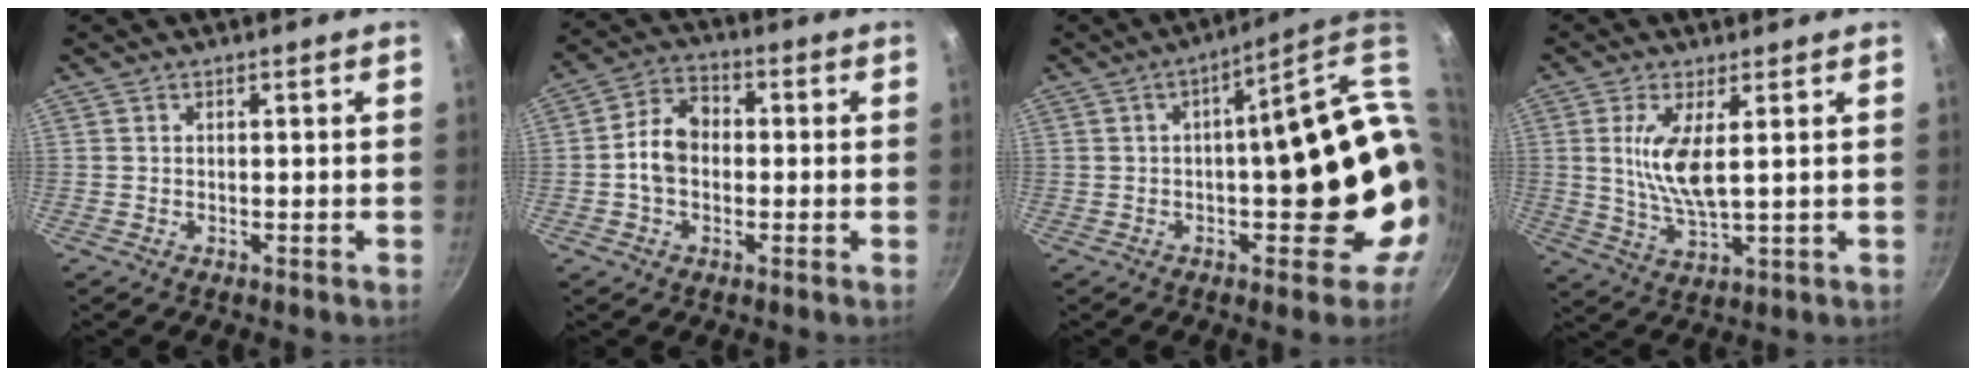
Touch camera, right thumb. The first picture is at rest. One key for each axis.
{"total": 7.8, "fx": -0.7, "fy": 5.8, "fz": 5.3, "tx": -0.074, "ty": 0.025, "tz": -0.026}
{"total": 20.0, "fx": 0.3, "fy": 7.5, "fz": 18.5, "tx": -0.182, "ty": 0.015, "tz": 0.019}
{"total": 8.6, "fx": 1.9, "fy": 2.6, "fz": 7.9, "tx": -0.163, "ty": -0.014, "tz": 0.043}